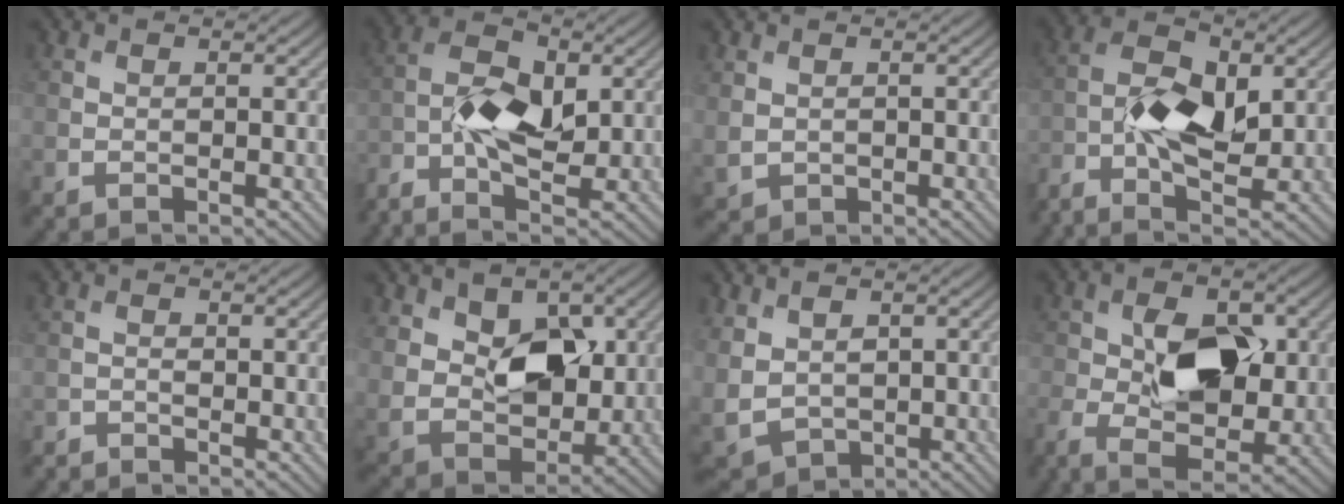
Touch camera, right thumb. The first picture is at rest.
{"total": 7.8, "force": [-2.3, 3.5, 6.6], "torque": [-0.136, 0.006, -0.055]}
{"total": 1.8, "force": [0.5, 1.5, 0.9], "torque": [-0.030, -0.007, 0.015]}
{"total": 8.9, "force": [-2.2, 4.2, 7.6], "torque": [-0.157, 0.006, -0.051]}
{"total": 1.6, "force": [-1.5, 0.3, 0.2], "torque": [-0.006, -0.003, -0.035]}
{"total": 10.3, "force": [3.3, 6.8, 7.0], "torque": [-0.138, -0.012, 0.050]}
{"total": 6.6, "force": [1.2, 5.0, 4.1], "torque": [-0.126, -0.015, 0.033]}
{"total": 10.9, "force": [-0.6, 6.2, 8.9], "torque": [-0.162, -0.003, -0.013]}